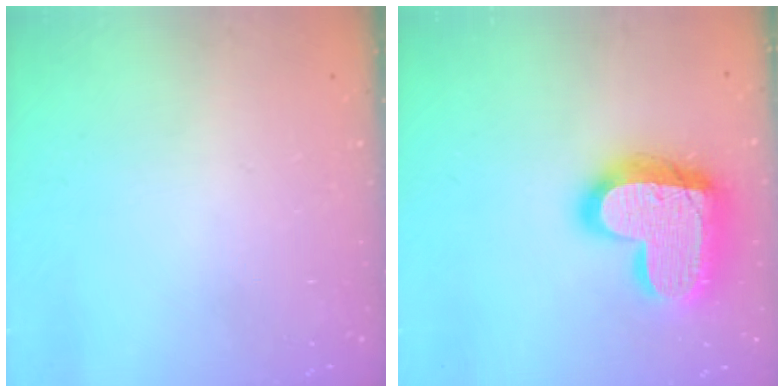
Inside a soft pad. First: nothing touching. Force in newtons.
{"total": 22.4, "press": 22.4, "slide": 1.4}